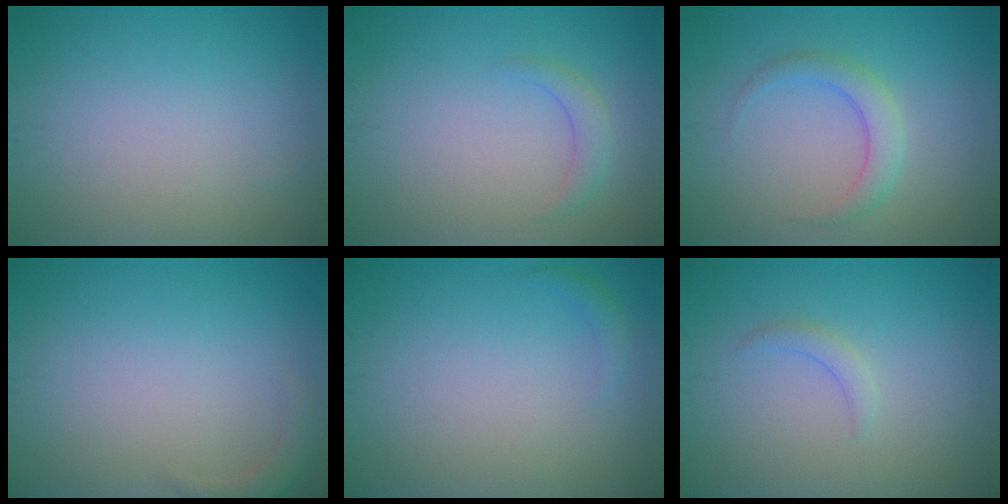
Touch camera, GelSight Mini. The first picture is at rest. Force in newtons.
{"total": 1.5, "press": 1.5, "slide": 0.1}
{"total": 2.4, "press": 2.4, "slide": 0.0}
{"total": 1.6, "press": 1.6, "slide": 0.3}
{"total": 0.8, "press": 0.8, "slide": 0.1}
{"total": 1.2, "press": 1.2, "slide": 0.2}